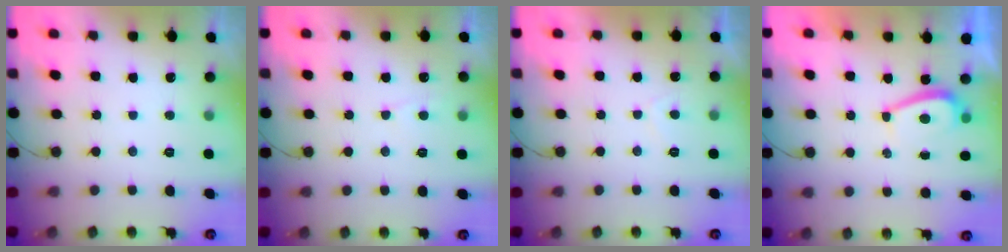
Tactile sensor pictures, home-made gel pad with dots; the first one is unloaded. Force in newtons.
{"total": 3.4, "press": 3.4, "slide": 0.3}
{"total": 2.1, "press": 2.0, "slide": 0.7}
{"total": 2.4, "press": 2.3, "slide": 0.6}